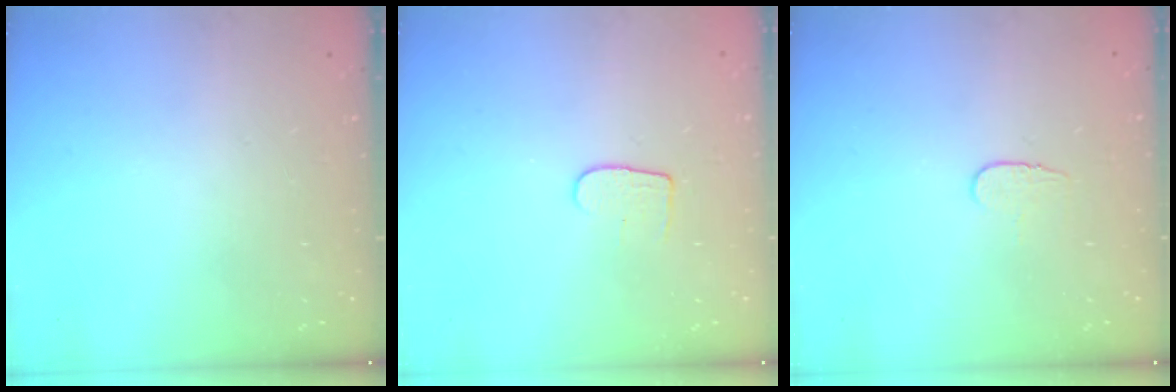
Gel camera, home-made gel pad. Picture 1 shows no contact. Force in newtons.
{"total": 5.1, "press": 5.1, "slide": 0.4}
{"total": 4.3, "press": 4.2, "slide": 0.4}